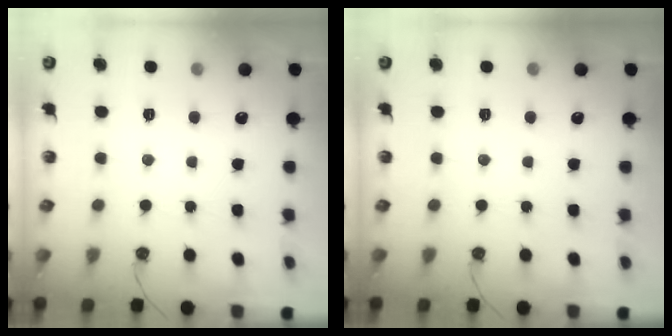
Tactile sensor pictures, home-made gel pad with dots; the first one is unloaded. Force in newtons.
{"total": 0.0}